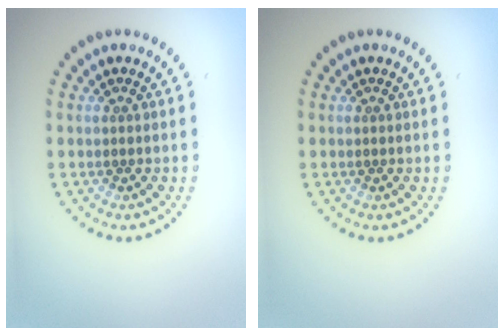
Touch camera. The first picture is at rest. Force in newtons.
{"total": 0.0}